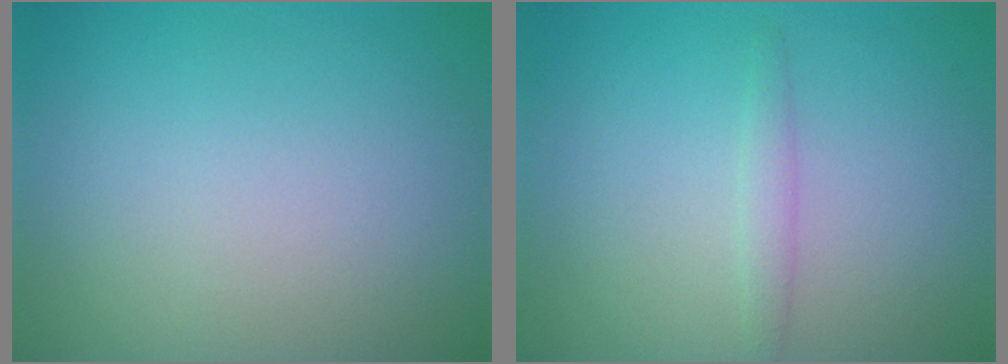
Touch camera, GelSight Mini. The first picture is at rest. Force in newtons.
{"total": 1.1, "press": 1.1, "slide": 0.0}